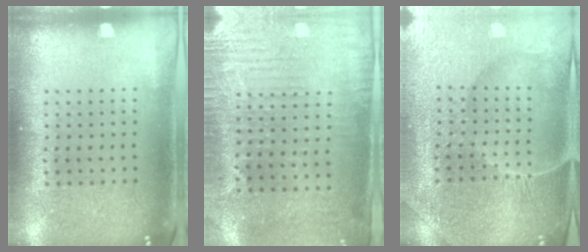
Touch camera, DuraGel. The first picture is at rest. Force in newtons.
{"total": 3.0, "press": 2.5, "slide": 1.7}
{"total": 4.4, "press": 4.3, "slide": 1.1}